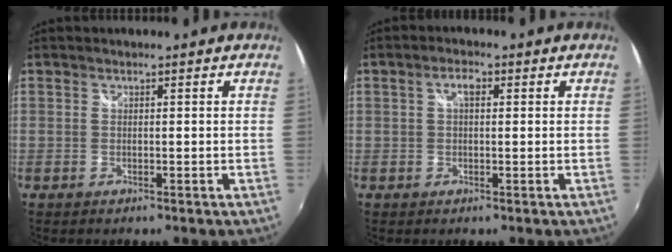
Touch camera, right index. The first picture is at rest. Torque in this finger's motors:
{"motor_torque": [0.71, 0.20, 0.20, 0.05]}